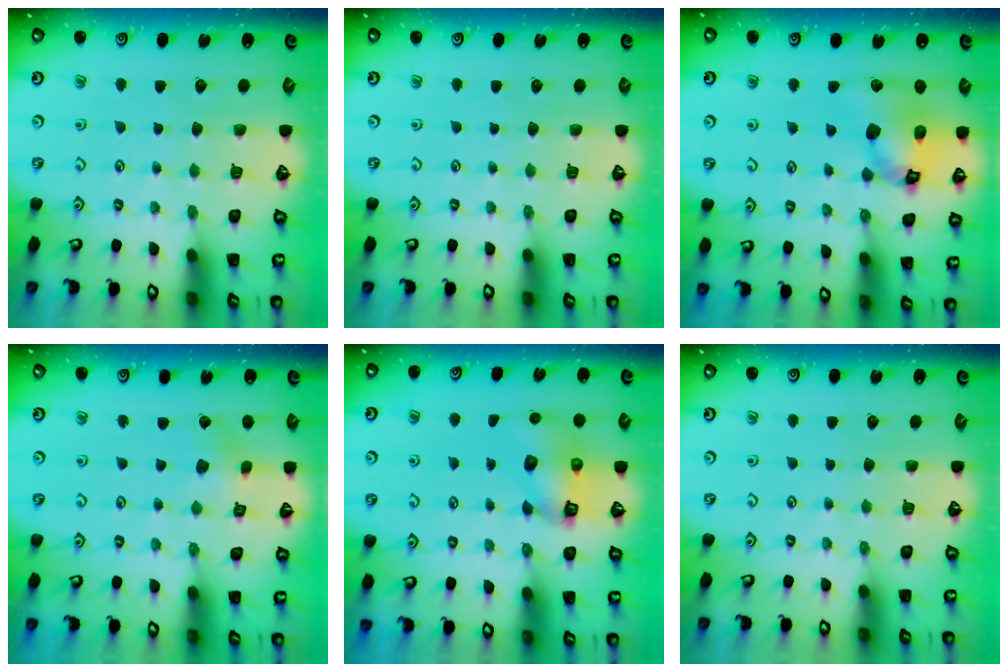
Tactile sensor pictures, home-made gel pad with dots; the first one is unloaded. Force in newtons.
{"total": 0.0}
{"total": 14.4, "press": 14.2, "slide": 1.9}
{"total": 2.1, "press": 2.1, "slide": 0.2}
{"total": 6.3, "press": 6.3, "slide": 0.9}
{"total": 0.0}